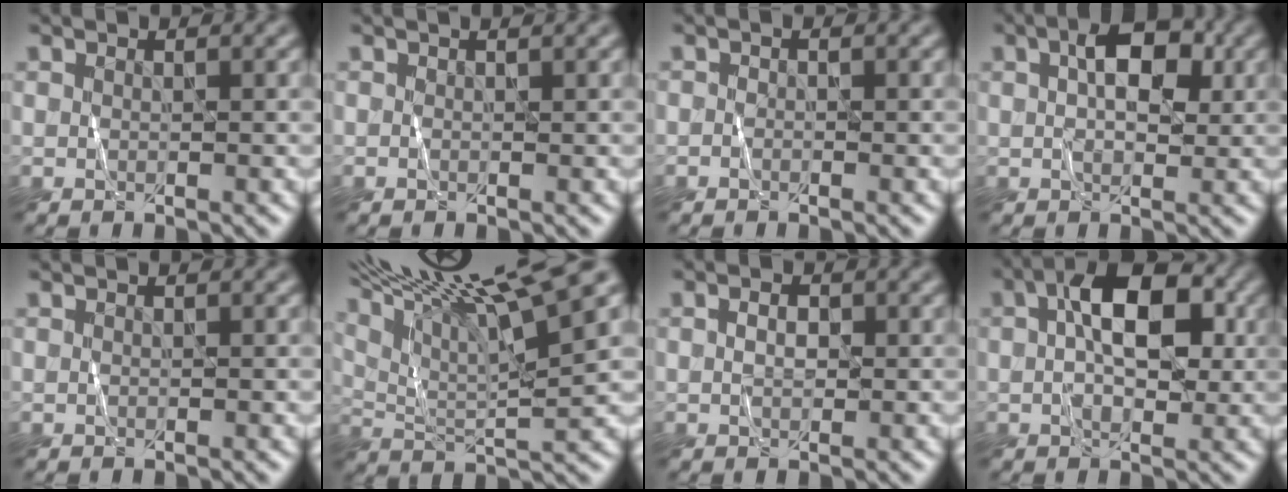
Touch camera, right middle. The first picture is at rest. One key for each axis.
{"total": 0.8, "fx": 0.6, "fy": 0.2, "fz": 0.5, "tx": -0.011, "ty": -0.002, "tz": 0.000}
{"total": 0.5, "fx": -0.4, "fy": 0.2, "fz": 0.2, "tx": -0.007, "ty": 0.003, "tz": -0.008}
{"total": 4.6, "fx": 1.2, "fy": 2.5, "fz": 3.6, "tx": -0.057, "ty": 0.009, "tz": 0.015}
{"total": 0.0}
{"total": 15.4, "fx": 9.7, "fy": 3.0, "fz": 11.5, "tx": -0.191, "ty": 0.027, "tz": 0.140}
{"total": 1.2, "fx": 0.1, "fy": 0.8, "fz": 0.9, "tx": -0.018, "ty": 0.003, "tz": 0.001}
{"total": 7.2, "fx": 1.1, "fy": 3.9, "fz": 5.9, "tx": -0.089, "ty": 0.015, "tz": 0.012}